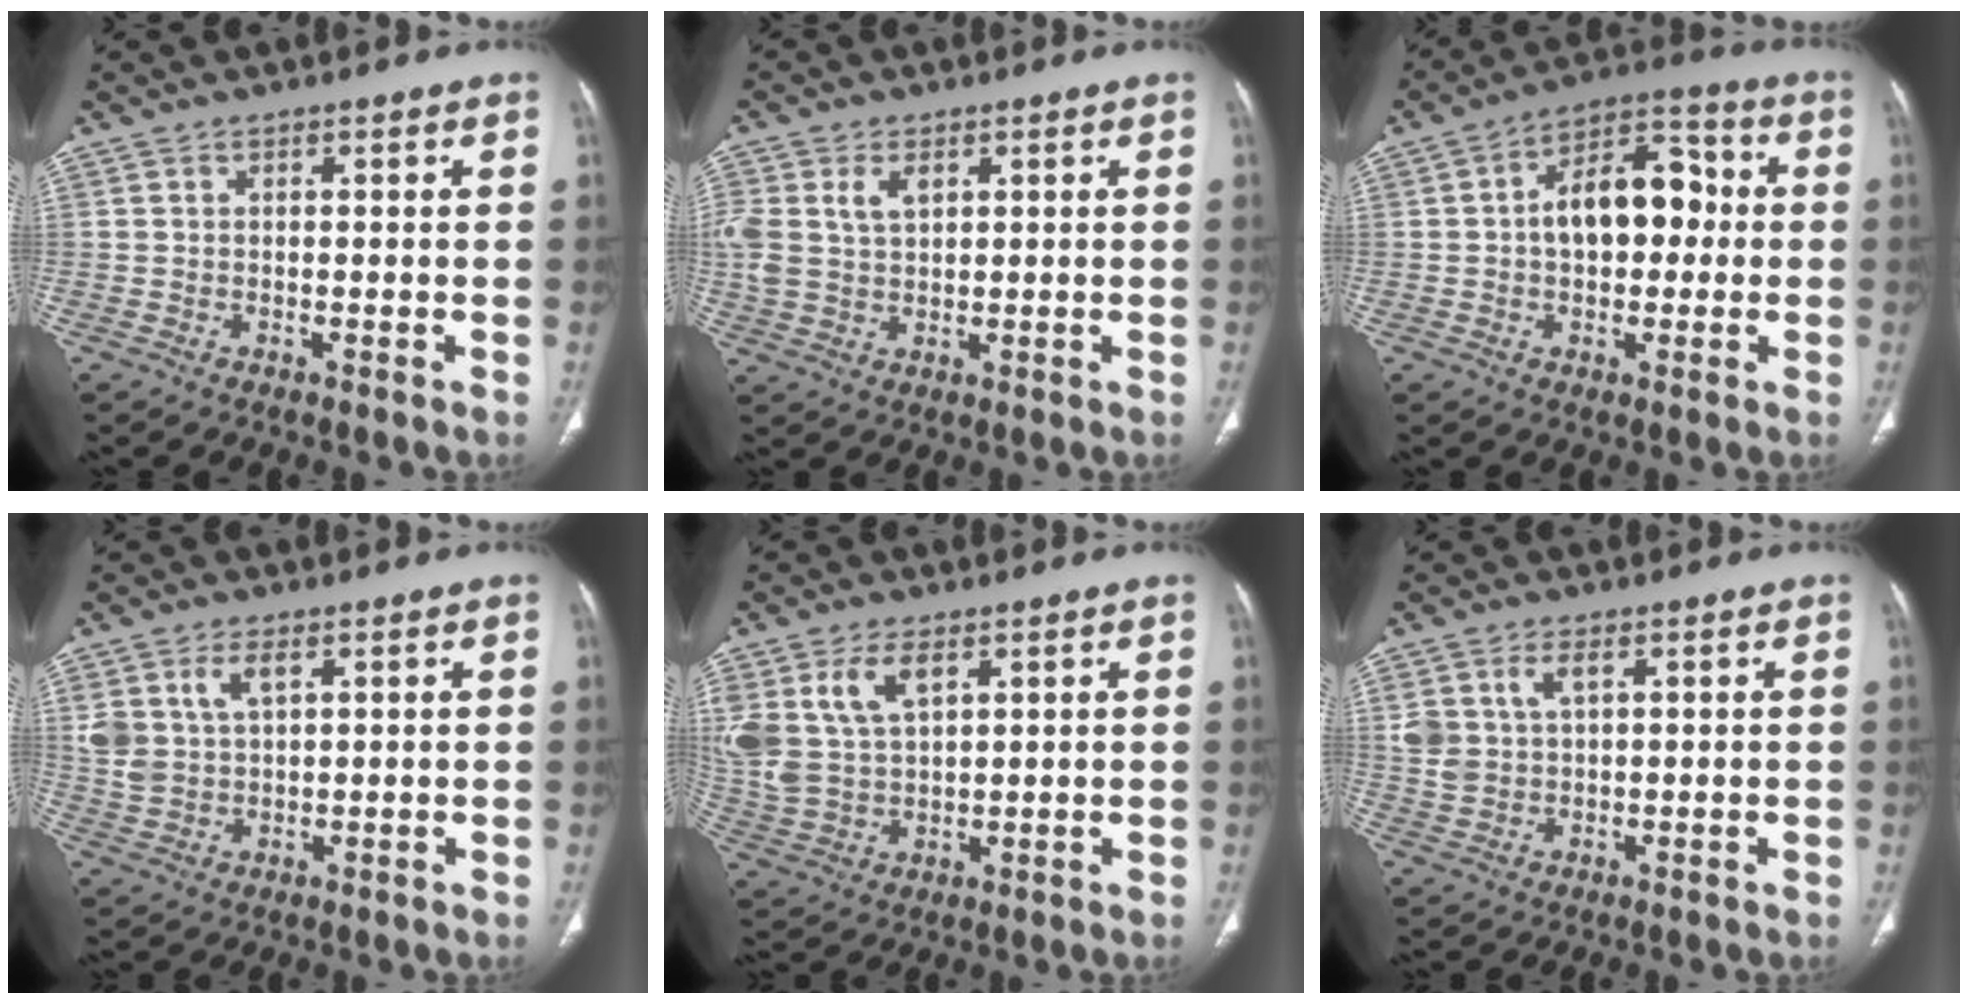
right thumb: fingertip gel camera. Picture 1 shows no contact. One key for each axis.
{"total": 8.0, "fx": 2.6, "fy": 5.1, "fz": 5.5, "tx": -0.124, "ty": 0.003, "tz": 0.059}
{"total": 12.9, "fx": 0.4, "fy": 8.1, "fz": 10.0, "tx": -0.124, "ty": 0.033, "tz": -0.002}
{"total": 6.6, "fx": 2.7, "fy": 3.7, "fz": 4.7, "tx": -0.092, "ty": -0.007, "tz": 0.063}
{"total": 11.6, "fx": 4.9, "fy": 6.8, "fz": 8.1, "tx": -0.173, "ty": -0.010, "tz": 0.110}
{"total": 5.5, "fx": 2.1, "fy": 3.2, "fz": 3.9, "tx": -0.080, "ty": -0.003, "tz": 0.048}